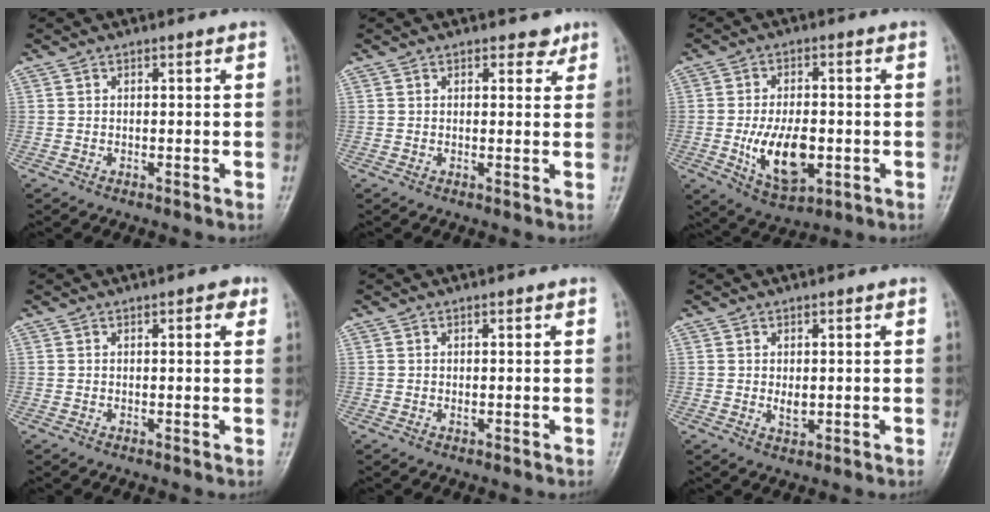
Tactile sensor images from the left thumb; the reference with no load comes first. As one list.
[{"total": 2.5, "force": [1.7, 1.6, 1.0], "torque": [0.009, -0.008, 0.019]}, {"total": 11.6, "force": [-2.3, 6.3, 9.4], "torque": [-0.150, -0.001, -0.030]}, {"total": 2.7, "force": [1.3, 1.3, 2.0], "torque": [-0.014, -0.001, 0.013]}, {"total": 0.9, "force": [0.3, 0.6, 0.6], "torque": [-0.006, -0.002, 0.005]}, {"total": 2.7, "force": [0.3, 1.7, 2.0], "torque": [-0.023, -0.008, 0.007]}]